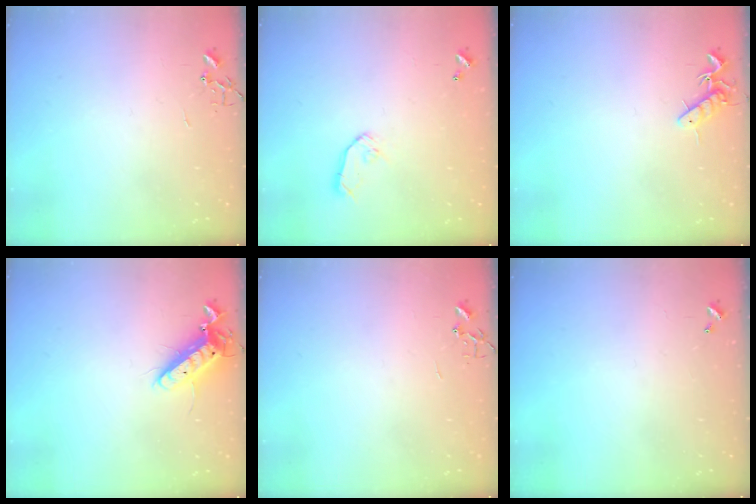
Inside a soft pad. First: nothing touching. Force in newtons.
{"total": 7.3, "press": 7.3, "slide": 0.4}
{"total": 7.6, "press": 7.5, "slide": 0.8}
{"total": 11.9, "press": 11.7, "slide": 2.2}
{"total": 0.0}
{"total": 0.0}